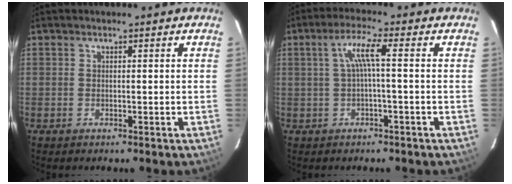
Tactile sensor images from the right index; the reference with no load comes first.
{"total": 4.2, "force": [-0.2, -0.2, 4.2], "torque": [-0.083, 0.004, -0.002]}